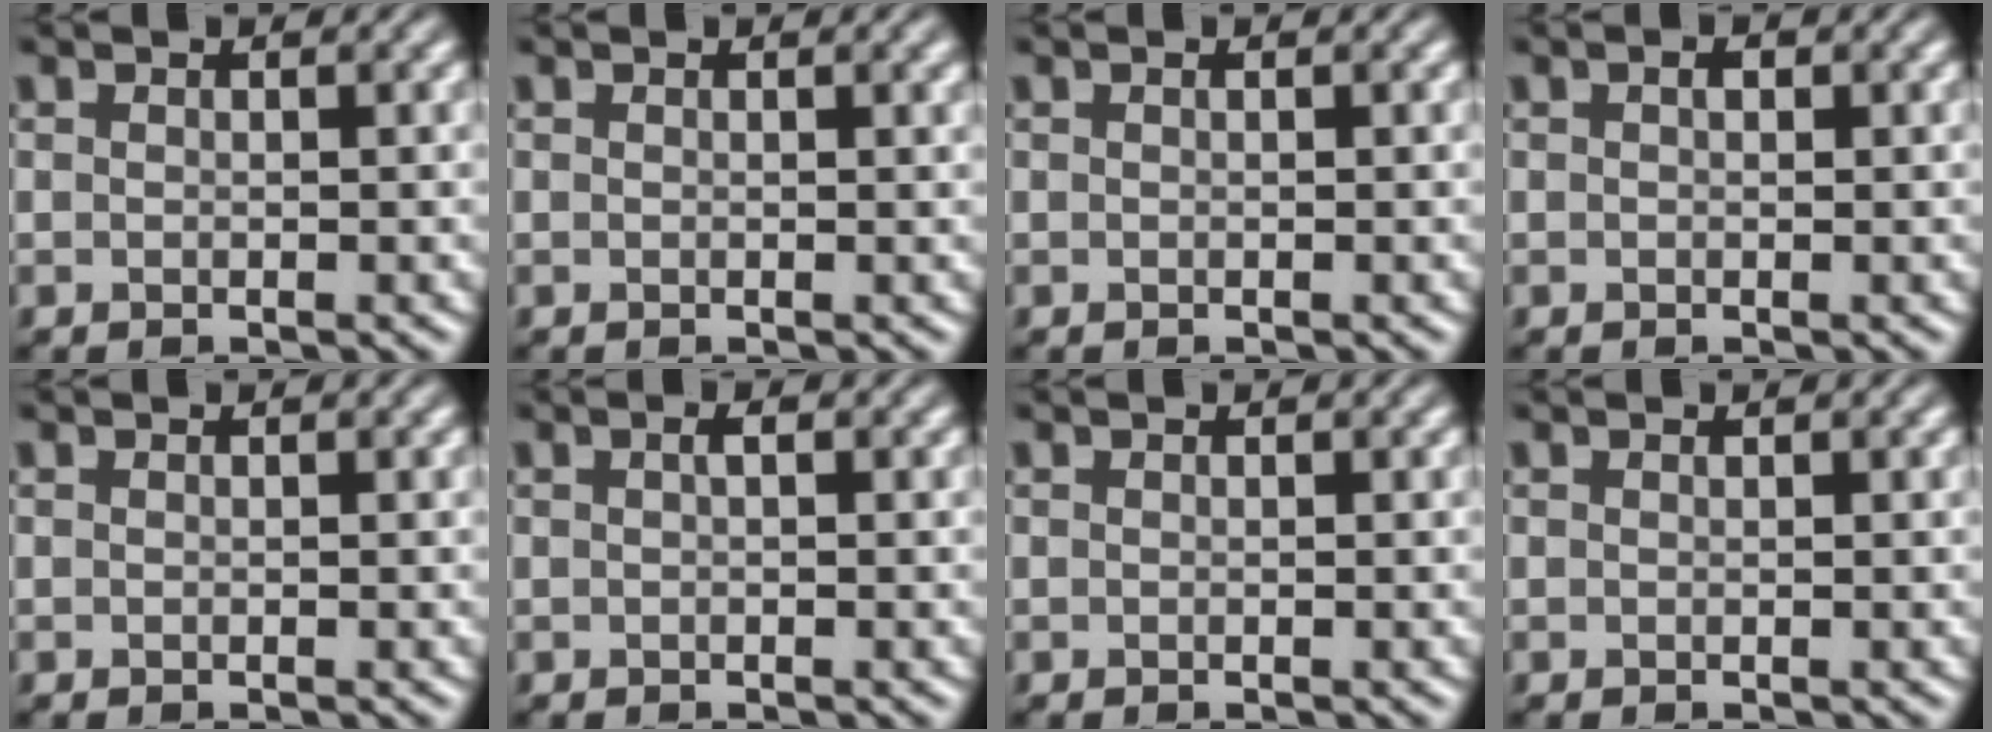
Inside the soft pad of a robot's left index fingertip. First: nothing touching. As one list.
[{"total": 0.7, "force": [0.4, 0.1, 0.5], "torque": [-0.004, 0.004, 0.006]}, {"total": 0.0}, {"total": 0.8, "force": [0.2, 0.4, 0.6], "torque": [-0.010, 0.001, 0.001]}, {"total": 0.0}, {"total": 0.7, "force": [0.2, 0.2, 0.7], "torque": [-0.014, 0.006, 0.004]}, {"total": 0.0}, {"total": 0.0}]